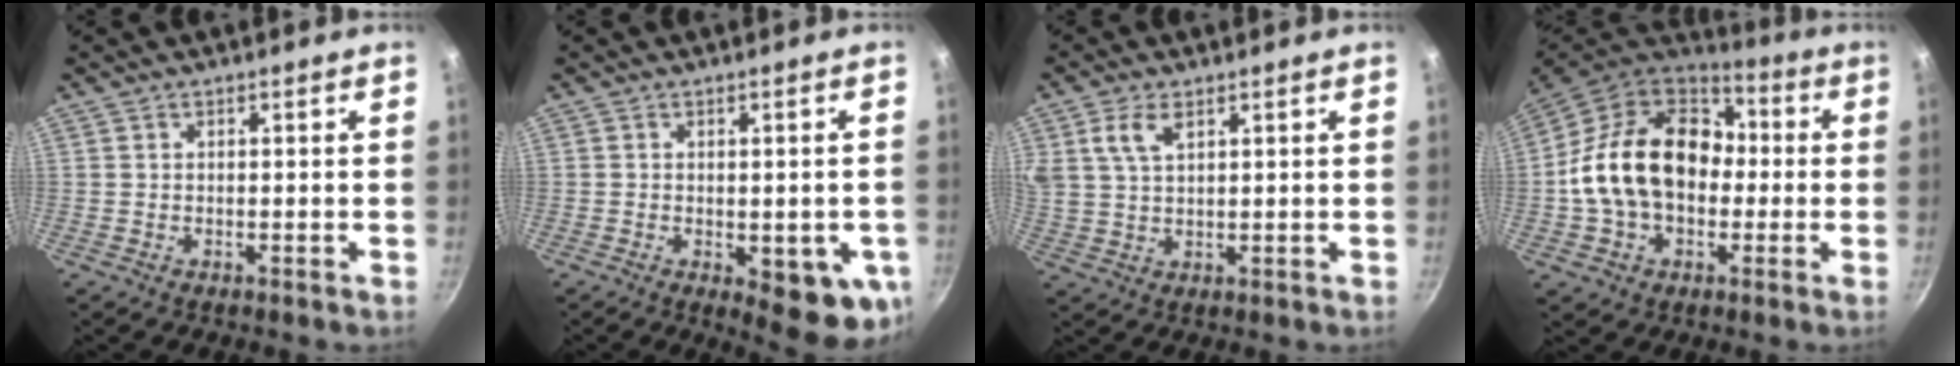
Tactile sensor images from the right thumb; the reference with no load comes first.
{"total": 11.4, "force": [-3.1, 4.5, 10.0], "torque": [-0.094, -0.008, -0.033]}
{"total": 6.3, "force": [2.9, 3.3, 4.5], "torque": [-0.082, 0.000, 0.057]}
{"total": 21.8, "force": [-0.2, 15.8, 15.0], "torque": [-0.237, 0.047, -0.012]}